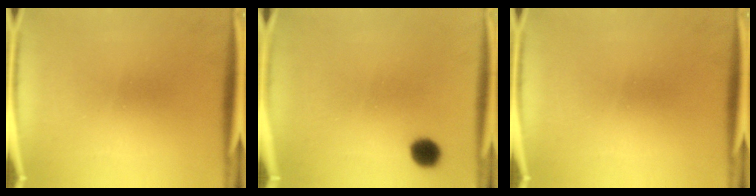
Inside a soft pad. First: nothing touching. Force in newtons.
{"total": 4.1}
{"total": 0.0}